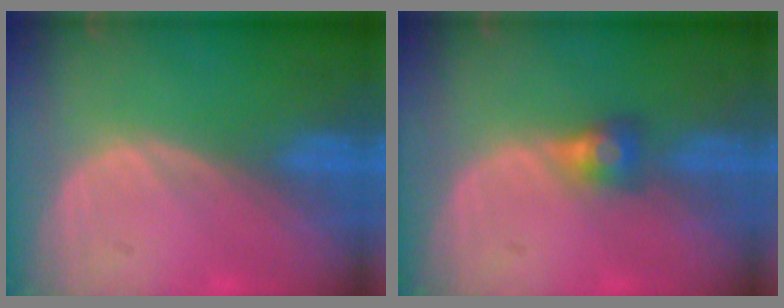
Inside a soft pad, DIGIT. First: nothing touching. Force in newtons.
{"total": 2.8, "press": 2.6, "slide": 1.0}